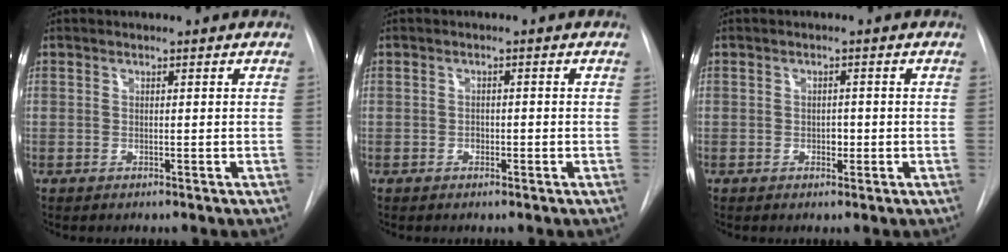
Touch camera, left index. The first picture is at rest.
{"total": 1.3, "force": [-1.1, 0.5, 0.3], "torque": [-0.002, -0.003, -0.017]}
{"total": 1.3, "force": [-1.0, 0.6, 0.5], "torque": [-0.007, -0.005, -0.013]}